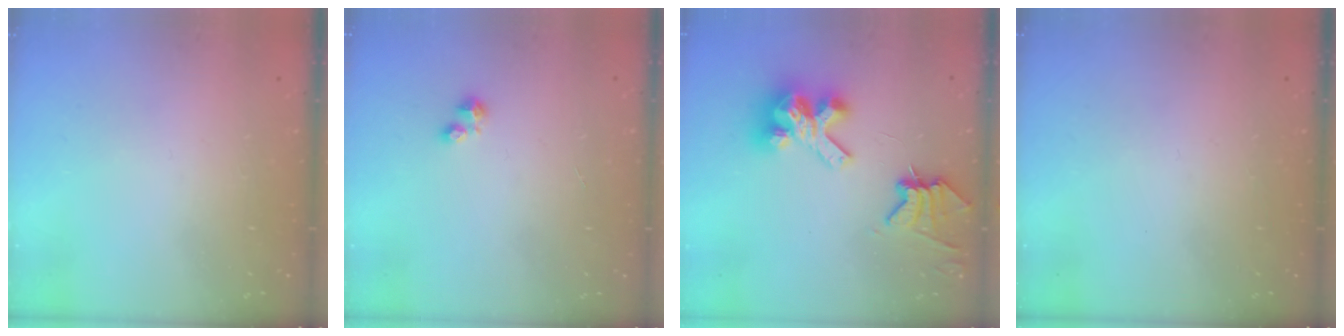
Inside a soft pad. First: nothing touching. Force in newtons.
{"total": 1.9, "press": 1.8, "slide": 0.2}
{"total": 10.4, "press": 10.3, "slide": 1.0}
{"total": 0.0}